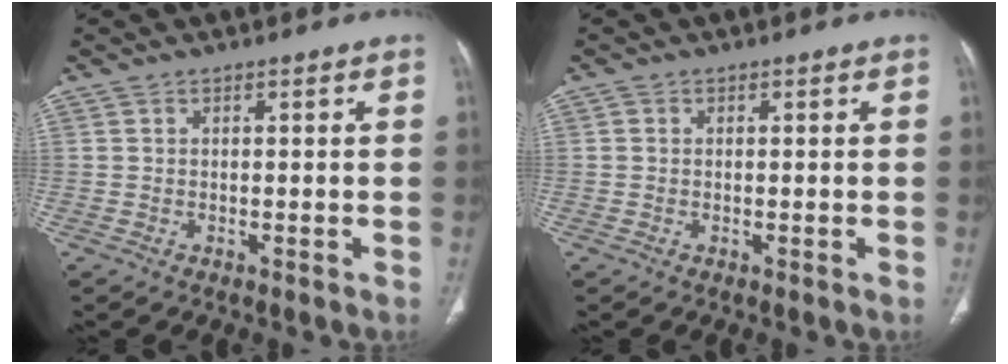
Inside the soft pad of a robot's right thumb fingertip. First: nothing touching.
{"total": 0.6, "force": [0.1, 0.5, 0.3], "torque": [-0.003, 0.000, 0.001]}